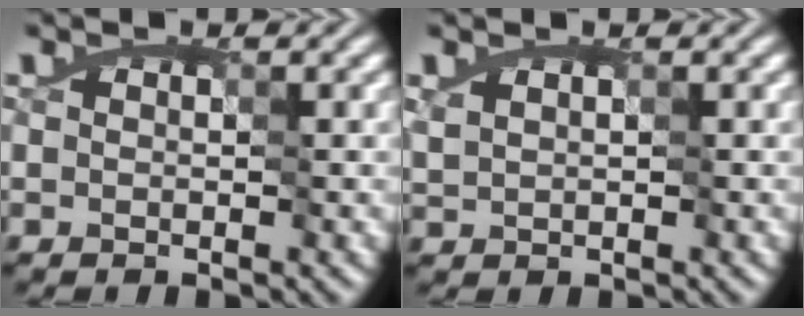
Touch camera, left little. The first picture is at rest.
{"total": 0.8, "force": [0.4, 0.6, 0.3], "torque": [-0.017, -0.001, 0.018]}